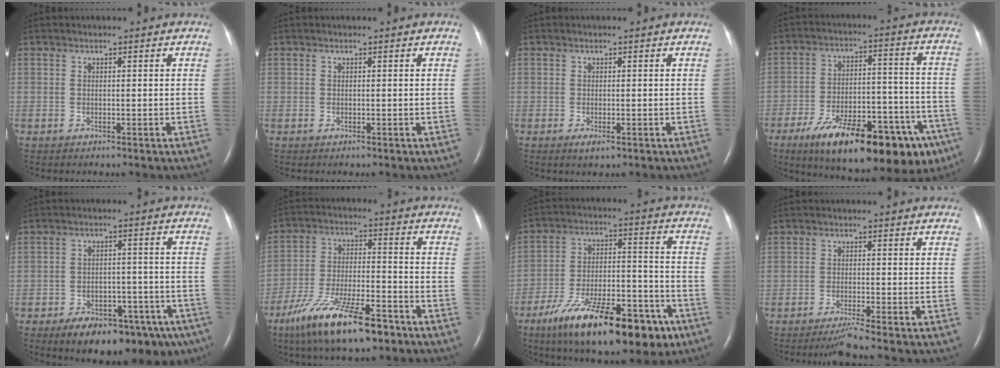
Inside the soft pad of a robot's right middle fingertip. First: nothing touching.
{"total": 0.0}
{"total": 1.4, "force": [-0.7, 0.4, 1.2], "torque": [-0.019, -0.004, -0.009]}
{"total": 25.2, "force": [-15.6, 7.9, 18.2], "torque": [-0.202, 0.019, -0.226]}
{"total": 16.6, "force": [-11.5, 7.2, 9.6], "torque": [-0.099, 0.023, -0.155]}
{"total": 15.5, "force": [-10.4, 3.5, 11.0], "torque": [-0.212, -0.025, -0.185]}
{"total": 22.0, "force": [-14.0, 6.7, 15.6], "torque": [-0.224, 0.004, -0.221]}
{"total": 3.2, "force": [-2.6, -1.4, 1.3], "torque": [-0.032, -0.013, -0.052]}